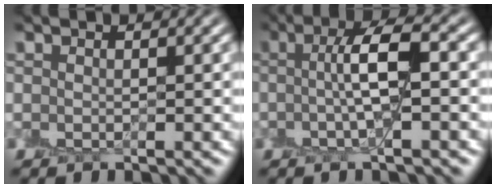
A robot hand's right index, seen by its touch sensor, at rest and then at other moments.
{"total": 4.4, "force": [0.0, 0.6, 4.3], "torque": [-0.082, 0.016, -0.008]}